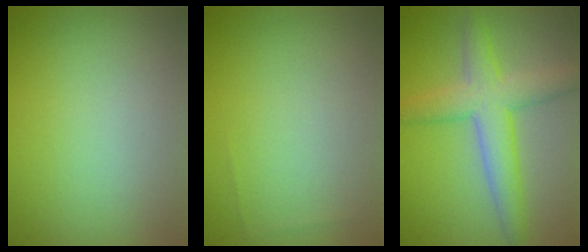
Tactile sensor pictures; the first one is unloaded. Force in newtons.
{"total": 0.0}
{"total": 5.4, "press": 5.3, "slide": 0.4}